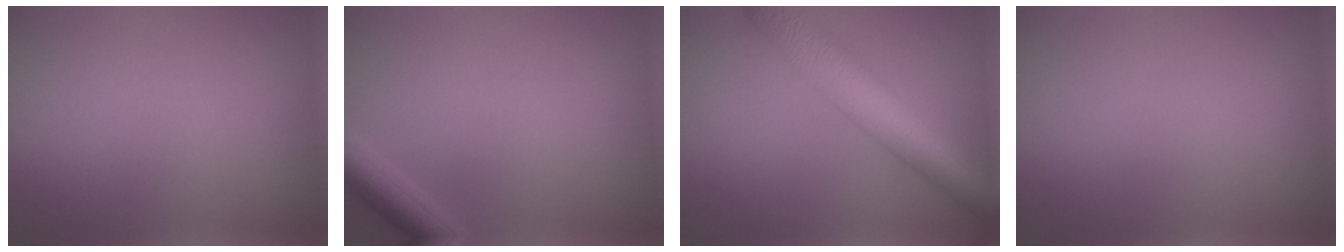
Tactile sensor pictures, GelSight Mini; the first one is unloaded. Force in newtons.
{"total": 2.9, "press": 2.9, "slide": 0.2}
{"total": 8.7, "press": 8.7, "slide": 0.2}
{"total": 0.0}